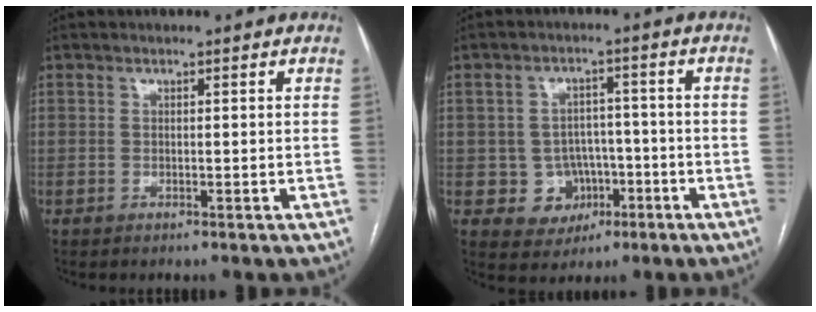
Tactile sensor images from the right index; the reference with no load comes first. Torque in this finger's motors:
{"motor_torque": [0.04, 0.08, -0.36, -0.17]}